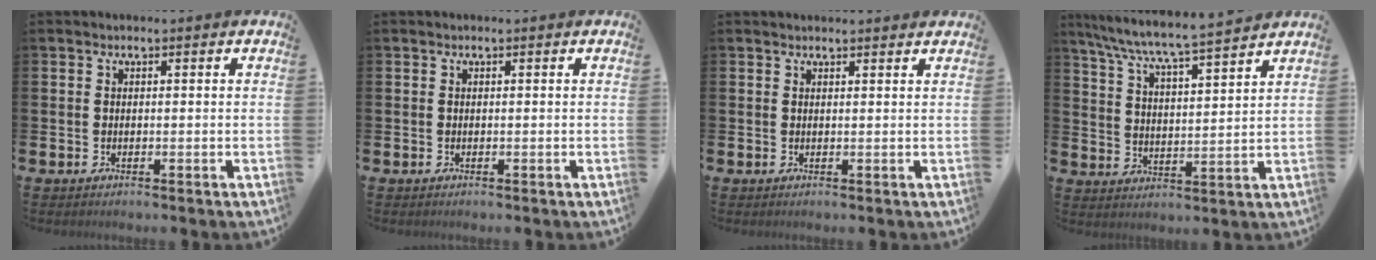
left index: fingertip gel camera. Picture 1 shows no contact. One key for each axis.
{"total": 0.0}
{"total": 0.9, "fx": 0.8, "fy": 0.0, "fz": 0.1, "tx": 0.007, "ty": -0.004, "tz": 0.013}
{"total": 7.2, "fx": 6.8, "fy": -0.1, "fz": 2.2, "tx": -0.075, "ty": -0.051, "tz": 0.116}